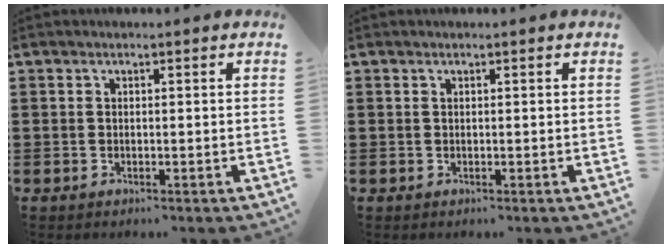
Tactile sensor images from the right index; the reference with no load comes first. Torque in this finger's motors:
{"motor_torque": [0.13, -0.13, 0.01, 0.01]}